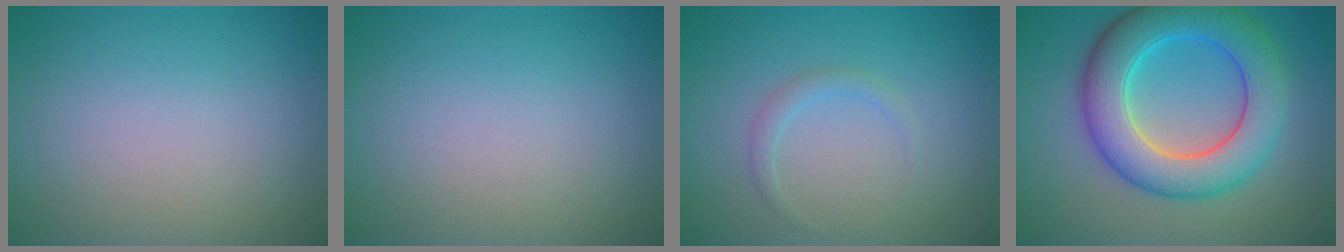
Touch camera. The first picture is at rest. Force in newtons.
{"total": 0.0}
{"total": 1.1, "press": 1.1, "slide": 0.1}
{"total": 8.9, "press": 8.9, "slide": 0.3}